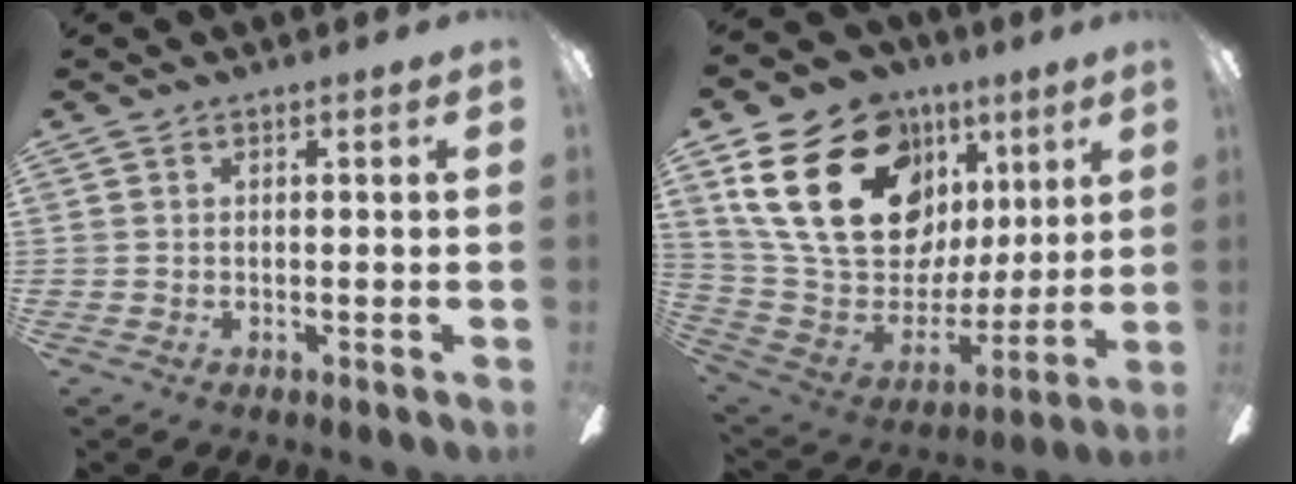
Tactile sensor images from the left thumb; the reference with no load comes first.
{"total": 26.6, "force": [11.3, 17.6, 16.5], "torque": [-0.310, -0.040, 0.224]}